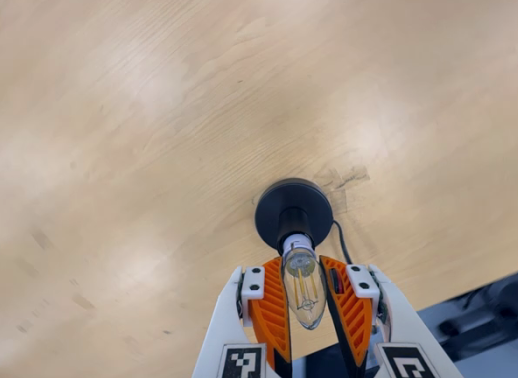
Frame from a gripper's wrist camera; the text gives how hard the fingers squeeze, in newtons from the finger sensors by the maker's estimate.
{"total": 13.0, "left": 12.9, "right": 13.1}